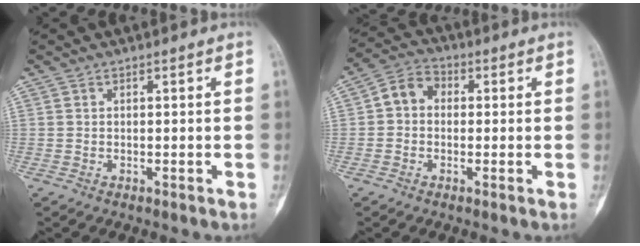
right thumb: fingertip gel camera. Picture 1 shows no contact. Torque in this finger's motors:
{"motor_torque": [0.01, 0.01, 0.10, -0.03, 0.00]}